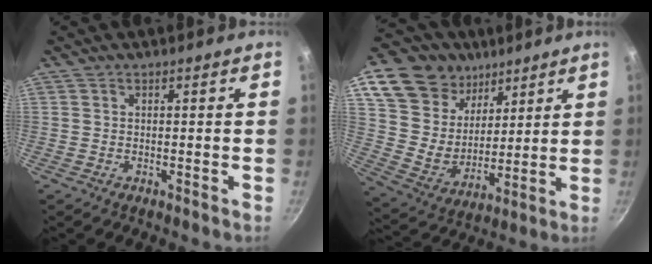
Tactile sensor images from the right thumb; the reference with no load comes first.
{"total": 20.4, "force": [11.5, 14.7, 8.4], "torque": [-0.131, -0.049, 0.217]}